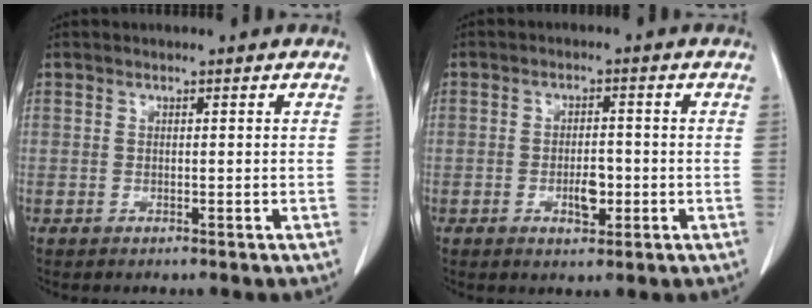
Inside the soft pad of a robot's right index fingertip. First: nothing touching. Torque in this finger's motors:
{"motor_torque": [0.15, 0.03, 0.05, 0.04]}